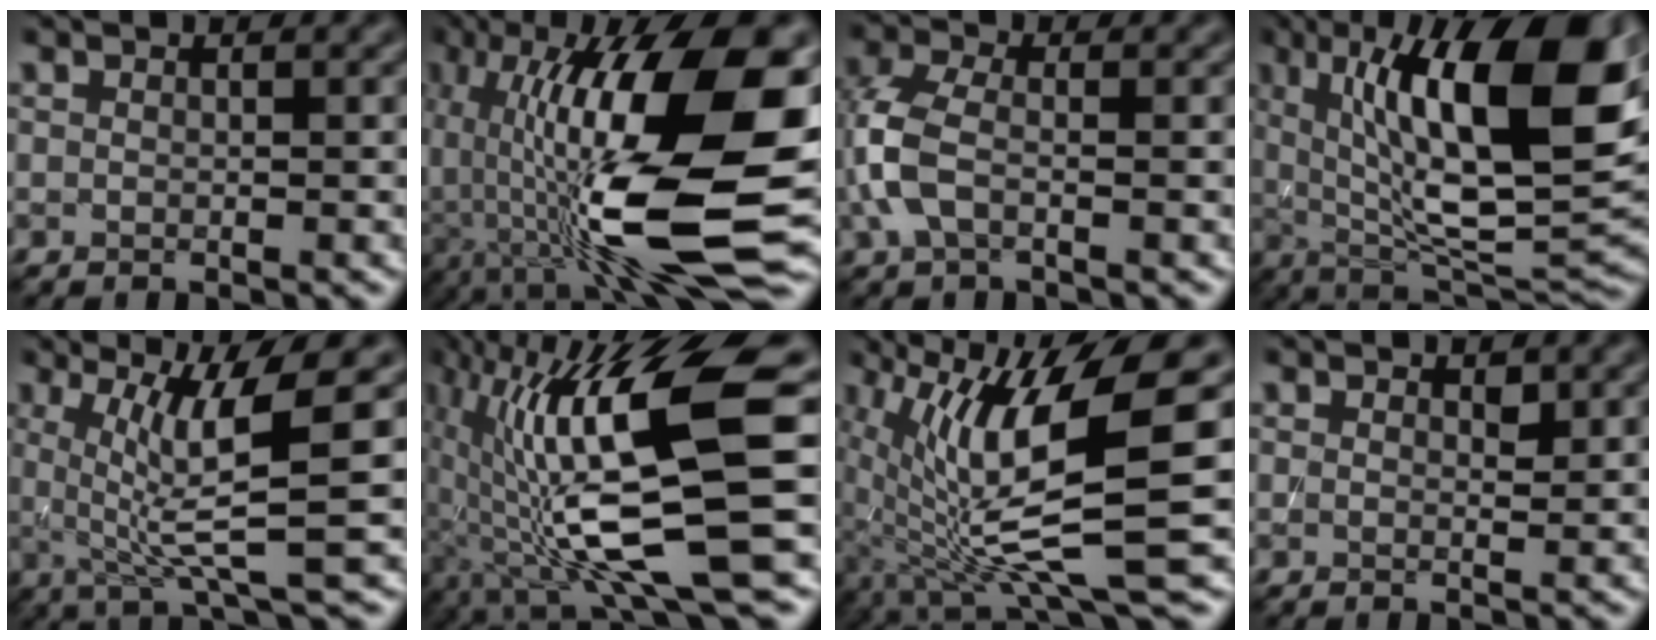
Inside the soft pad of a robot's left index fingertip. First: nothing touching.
{"total": 15.8, "force": [-2.1, 4.7, 14.9], "torque": [-0.248, 0.019, -0.041]}
{"total": 4.3, "force": [-1.0, 2.3, 3.5], "torque": [-0.094, 0.007, -0.031]}
{"total": 15.8, "force": [4.5, 5.1, 14.3], "torque": [-0.221, 0.001, 0.068]}
{"total": 7.4, "force": [1.2, 1.1, 7.2], "torque": [-0.122, -0.004, 0.025]}
{"total": 13.9, "force": [-0.4, 2.8, 13.6], "torque": [-0.237, 0.005, -0.006]}
{"total": 12.6, "force": [0.4, 3.2, 12.2], "torque": [-0.232, -0.018, 0.020]}
{"total": 0.8, "force": [0.5, 0.4, 0.6], "torque": [-0.008, -0.004, 0.008]}